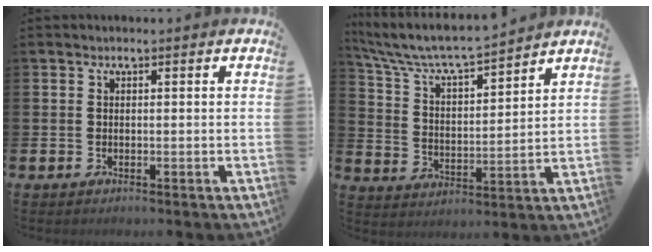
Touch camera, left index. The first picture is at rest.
{"total": 6.8, "force": [6.4, 0.5, 2.1], "torque": [-0.077, -0.049, 0.109]}